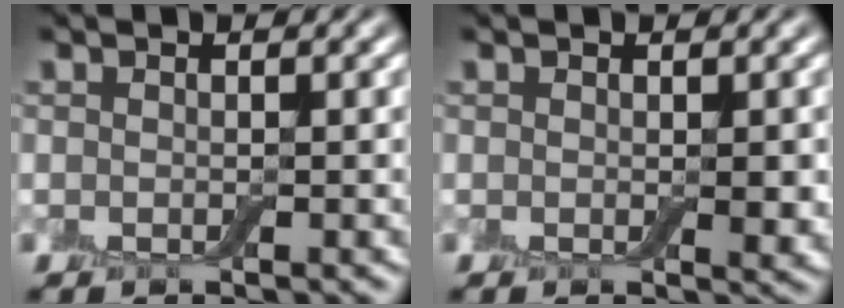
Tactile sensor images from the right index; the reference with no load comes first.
{"total": 1.4, "force": [0.0, 0.6, 1.2], "torque": [-0.013, -0.003, 0.001]}